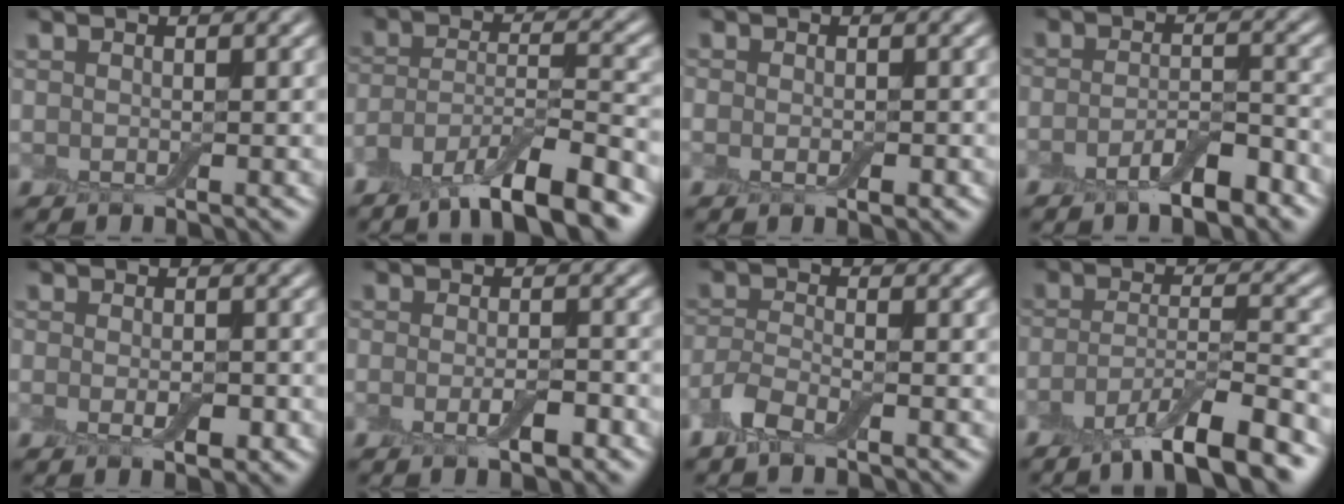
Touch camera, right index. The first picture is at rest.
{"total": 9.0, "force": [-6.4, 2.3, 5.9], "torque": [-0.097, -0.002, -0.116]}
{"total": 1.9, "force": [-0.4, 1.3, 1.4], "torque": [-0.018, -0.006, -0.005]}
{"total": 3.9, "force": [-2.4, 1.3, 2.8], "torque": [-0.049, 0.003, -0.045]}
{"total": 2.6, "force": [-0.7, 1.4, 2.1], "torque": [-0.036, -0.004, -0.012]}
{"total": 2.8, "force": [-1.2, 1.1, 2.3], "torque": [-0.042, -0.003, -0.024]}
{"total": 2.9, "force": [-2.0, 1.1, 1.8], "torque": [-0.043, 0.000, -0.048]}
{"total": 8.1, "force": [-5.4, 1.9, 5.7], "torque": [-0.088, -0.001, -0.098]}